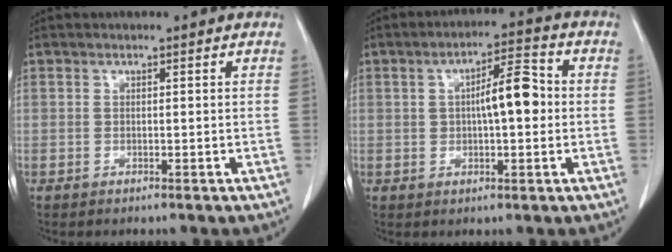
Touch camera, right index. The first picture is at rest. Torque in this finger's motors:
{"motor_torque": [0.08, 0.01, 0.26, 0.05]}